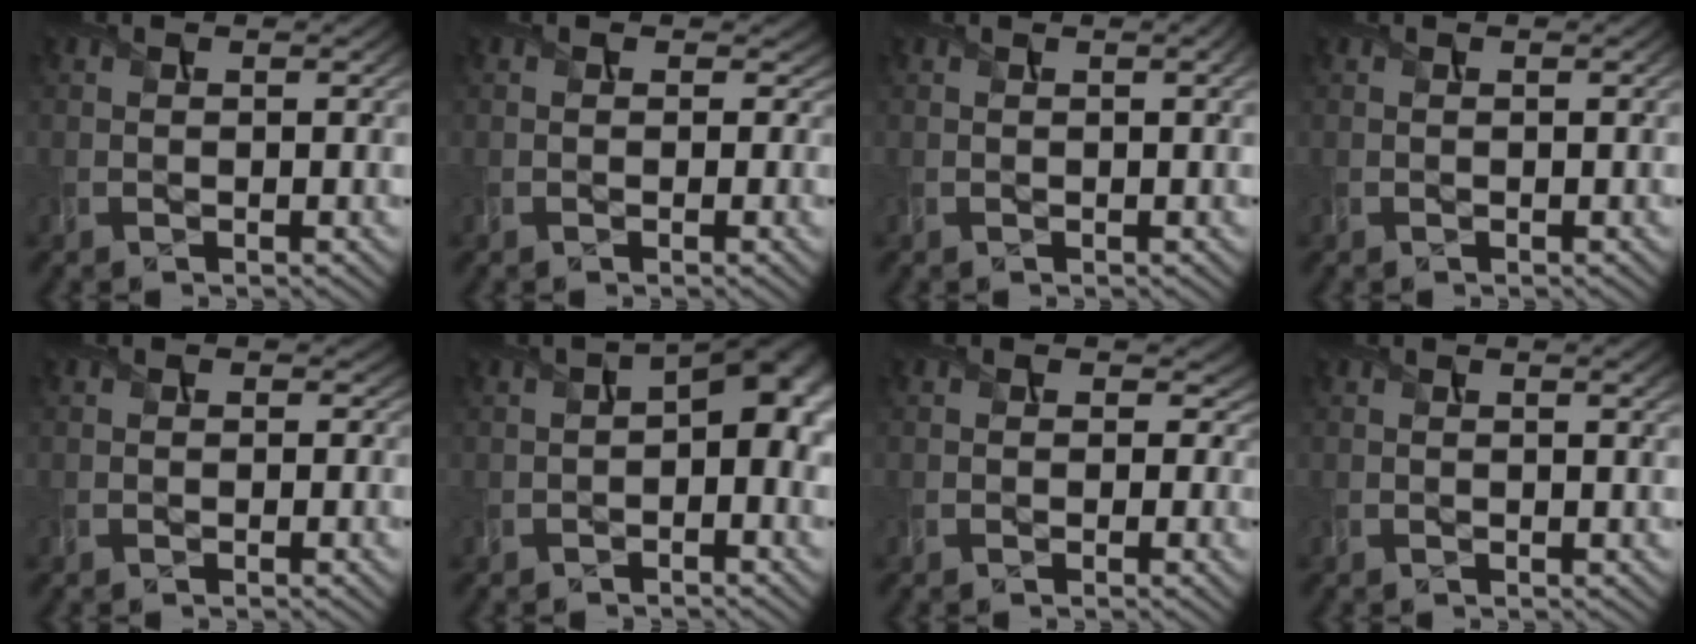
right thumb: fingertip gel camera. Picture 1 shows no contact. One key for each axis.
{"total": 1.9, "fx": 0.4, "fy": 1.7, "fz": 0.8, "tx": -0.016, "ty": -0.010, "tz": 0.006}
{"total": 1.7, "fx": 0.5, "fy": 0.4, "fz": 1.5, "tx": -0.019, "ty": 0.006, "tz": 0.008}
{"total": 0.0}
{"total": 1.0, "fx": 0.1, "fy": 0.9, "fz": 0.1, "tx": -0.005, "ty": -0.006, "tz": 0.001}
{"total": 7.5, "fx": 0.0, "fy": 4.0, "fz": 6.3, "tx": -0.105, "ty": 0.000, "tz": 0.001}
{"total": 3.3, "fx": 0.4, "fy": 2.8, "fz": 1.6, "tx": -0.029, "ty": -0.014, "tz": 0.005}
{"total": 1.4, "fx": 0.6, "fy": 0.3, "fz": 1.2, "tx": -0.017, "ty": 0.002, "tz": 0.010}